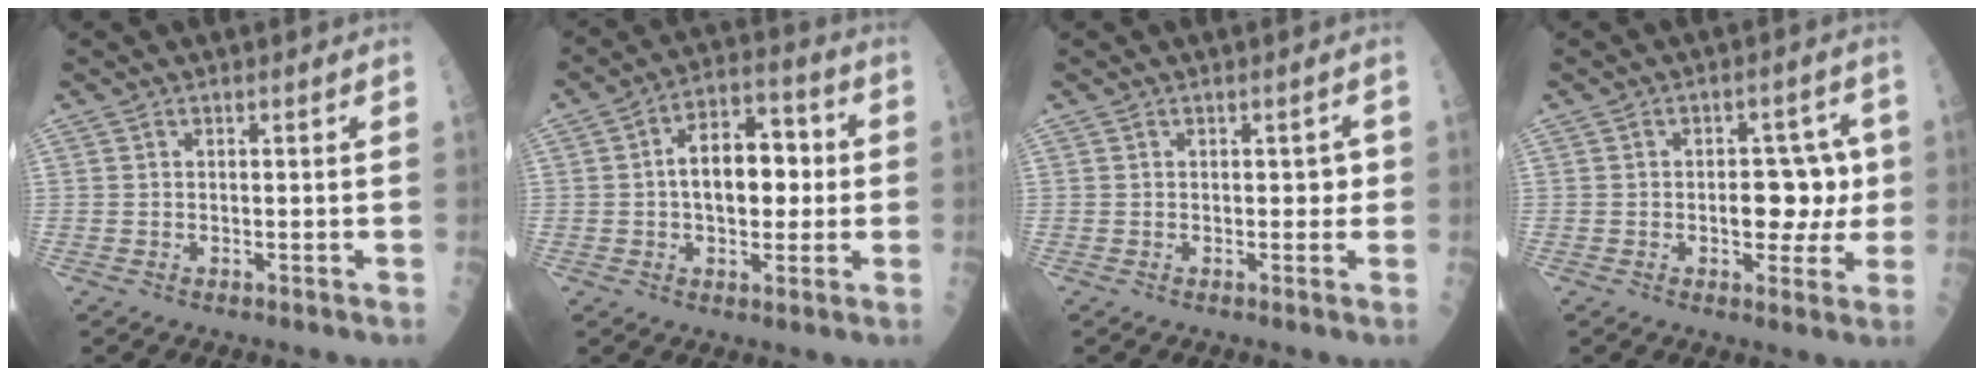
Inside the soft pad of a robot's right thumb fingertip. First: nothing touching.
{"total": 12.7, "force": [0.6, 7.4, 10.3], "torque": [-0.129, 0.027, 0.003]}
{"total": 2.2, "force": [0.0, 1.5, 1.6], "torque": [0.002, 0.004, -0.004]}
{"total": 8.3, "force": [-0.2, 5.1, 6.6], "torque": [-0.040, 0.017, -0.003]}